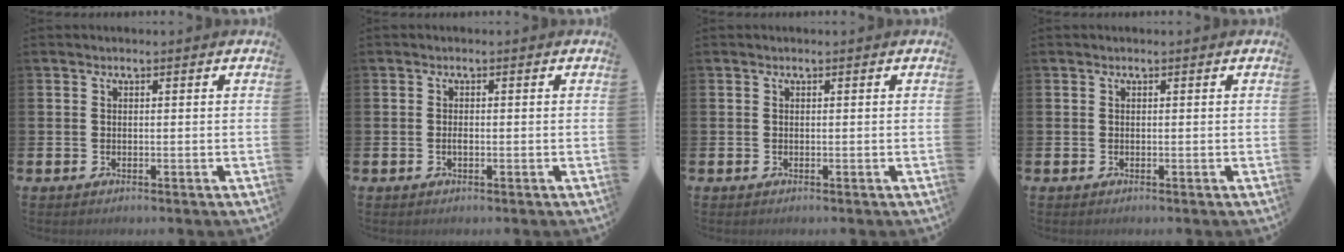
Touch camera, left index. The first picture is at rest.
{"total": 0.8, "force": [-0.2, 0.4, 0.7], "torque": [-0.017, 0.002, -0.003]}
{"total": 0.0}
{"total": 0.0}